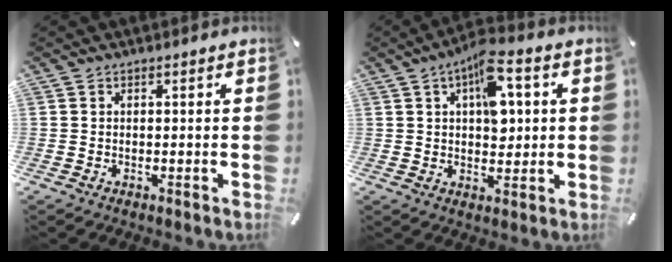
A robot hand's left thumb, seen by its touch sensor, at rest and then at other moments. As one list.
[{"total": 13.5, "force": [5.6, 6.9, 10.3], "torque": [-0.139, -0.021, 0.091]}]